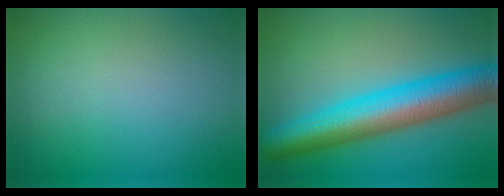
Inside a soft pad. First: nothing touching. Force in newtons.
{"total": 9.7, "press": 9.7, "slide": 0.2}